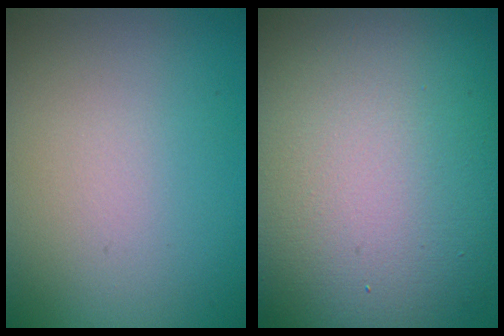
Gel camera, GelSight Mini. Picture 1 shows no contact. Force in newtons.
{"total": 16.8, "press": 16.8, "slide": 0.7}